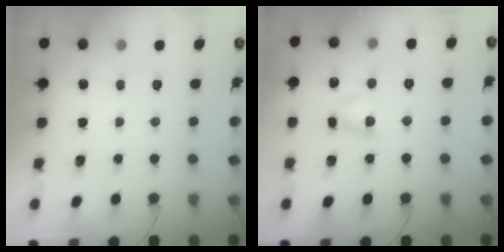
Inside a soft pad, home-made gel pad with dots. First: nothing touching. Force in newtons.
{"total": 3.7, "press": 3.5, "slide": 1.0}